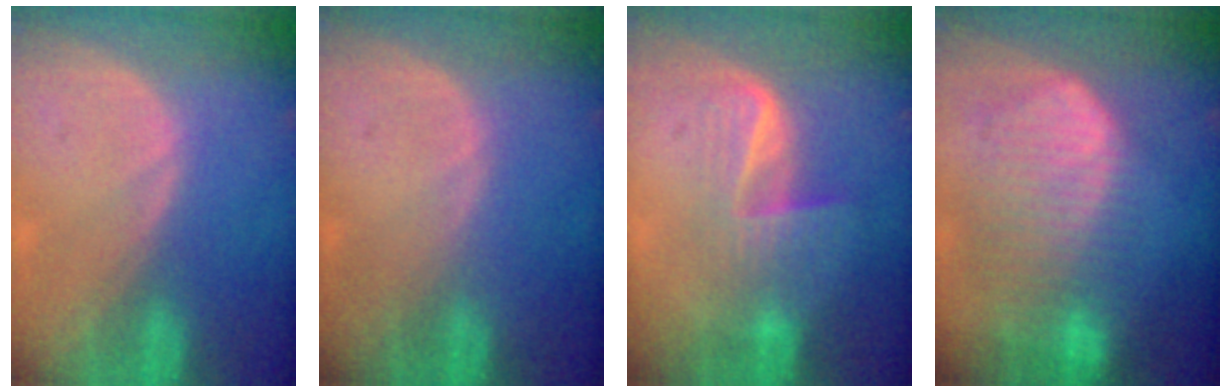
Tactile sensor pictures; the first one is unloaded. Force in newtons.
{"total": 0.0}
{"total": 7.0, "press": 5.7, "slide": 4.0}
{"total": 10.1, "press": 8.7, "slide": 5.2}